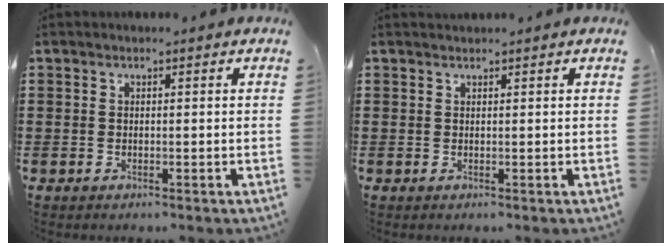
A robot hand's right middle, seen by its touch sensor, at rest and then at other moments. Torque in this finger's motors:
{"motor_torque": [-0.16, -0.16, 0.00, 0.00]}